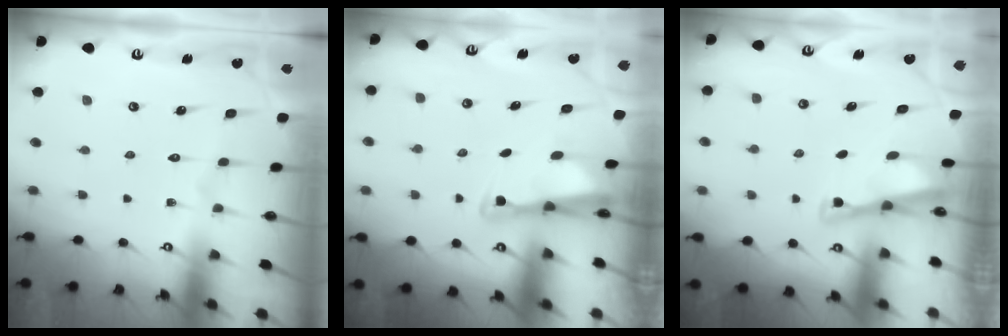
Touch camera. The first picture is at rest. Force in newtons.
{"total": 2.8, "press": 2.7, "slide": 0.6}
{"total": 2.9, "press": 2.9, "slide": 0.3}